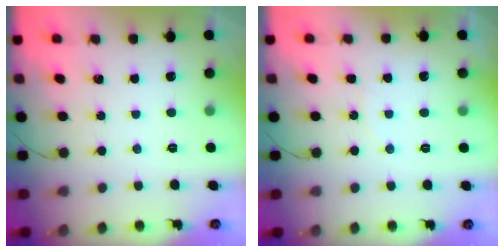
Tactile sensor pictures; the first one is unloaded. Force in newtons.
{"total": 3.7, "press": 3.7, "slide": 0.3}